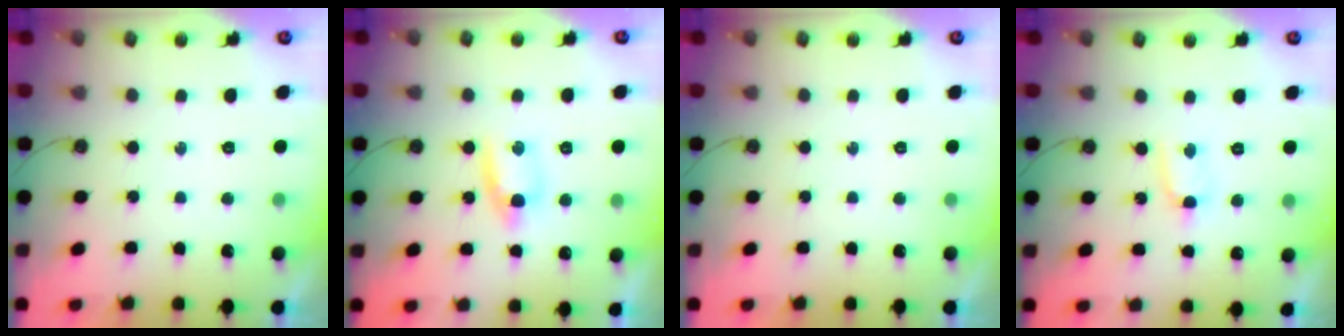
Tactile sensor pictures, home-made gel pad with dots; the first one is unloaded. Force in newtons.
{"total": 4.7, "press": 4.7, "slide": 0.7}
{"total": 0.0}
{"total": 3.9, "press": 3.8, "slide": 0.8}